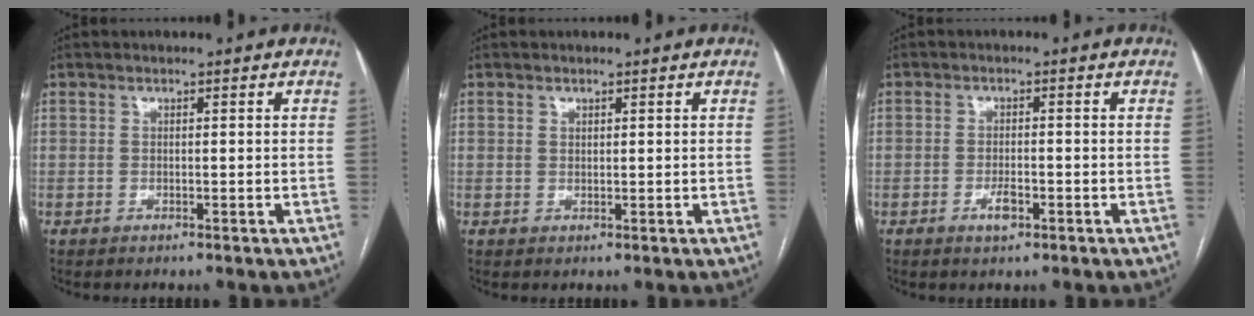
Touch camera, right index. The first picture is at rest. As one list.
[{"total": 0.8, "force": [0.5, 0.5, 0.3], "torque": [-0.003, -0.003, 0.007]}, {"total": 2.8, "force": [-1.3, 1.0, 2.3], "torque": [-0.042, 0.001, -0.020]}]